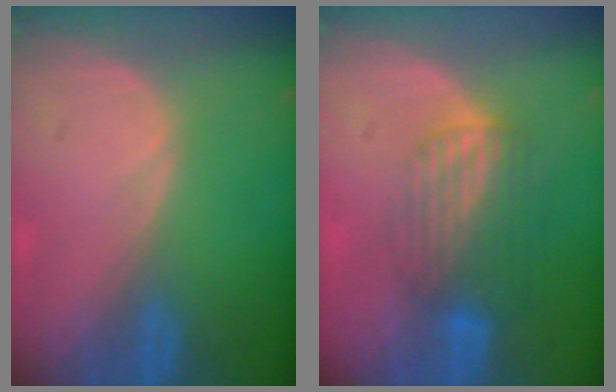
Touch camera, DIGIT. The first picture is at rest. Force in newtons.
{"total": 7.0, "press": 5.9, "slide": 3.8}